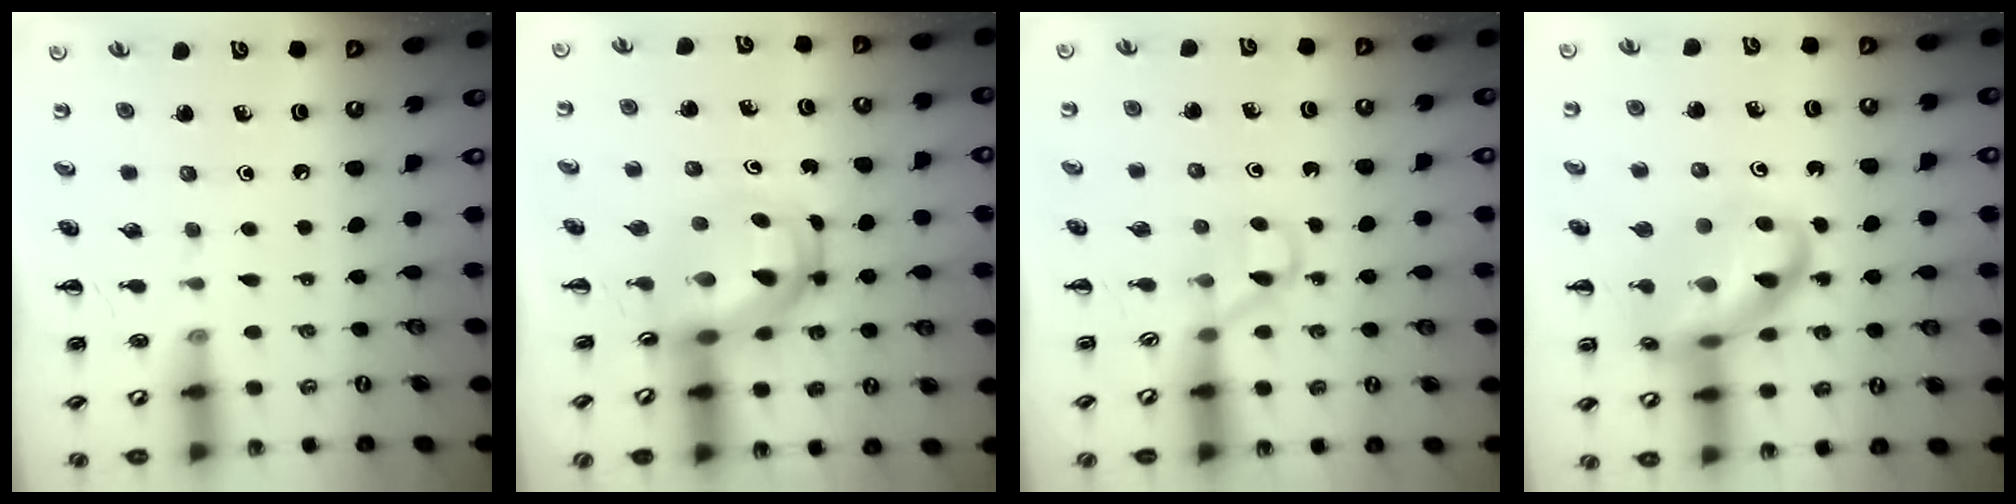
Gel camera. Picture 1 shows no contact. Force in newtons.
{"total": 6.4, "press": 6.0, "slide": 2.2}
{"total": 2.6, "press": 2.4, "slide": 0.9}
{"total": 17.2, "press": 17.0, "slide": 2.6}